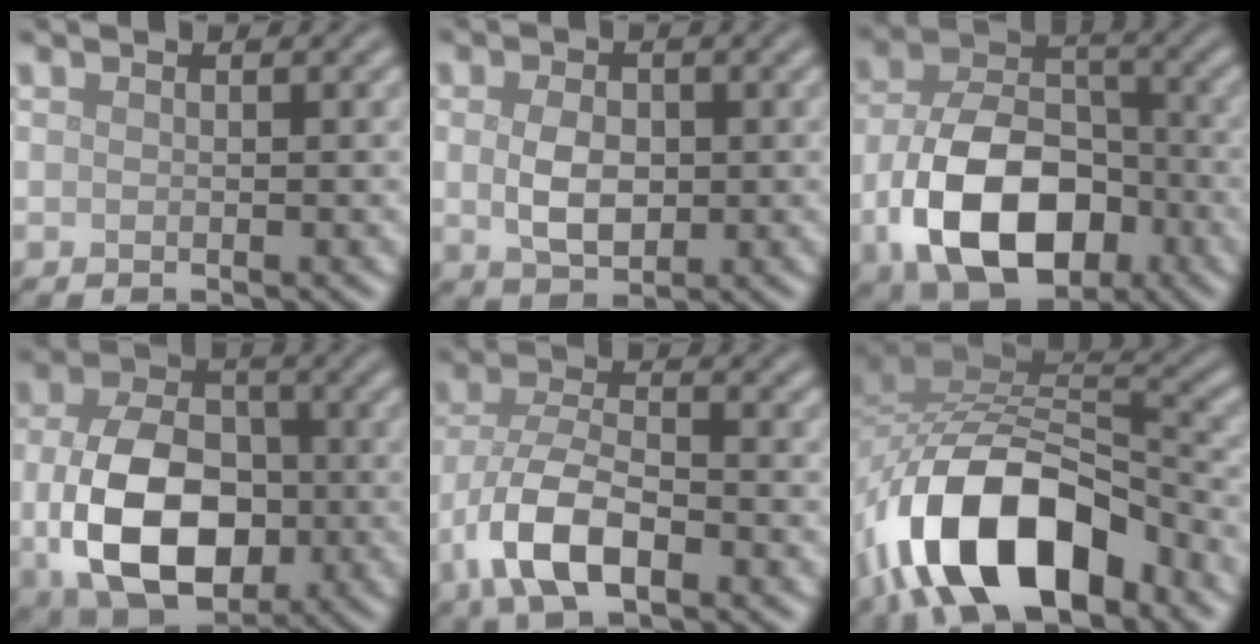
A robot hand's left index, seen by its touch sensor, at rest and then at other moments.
{"total": 3.6, "force": [0.0, 2.4, 2.7], "torque": [-0.056, -0.001, 0.002]}
{"total": 11.5, "force": [-4.0, 7.3, 7.9], "torque": [-0.154, -0.011, -0.072]}
{"total": 11.7, "force": [-1.5, 8.0, 8.4], "torque": [-0.167, -0.027, -0.017]}
{"total": 7.1, "force": [-3.2, 3.3, 5.4], "torque": [-0.108, -0.001, -0.072]}
{"total": 13.1, "force": [-7.0, 6.6, 8.9], "torque": [-0.158, -0.006, -0.135]}